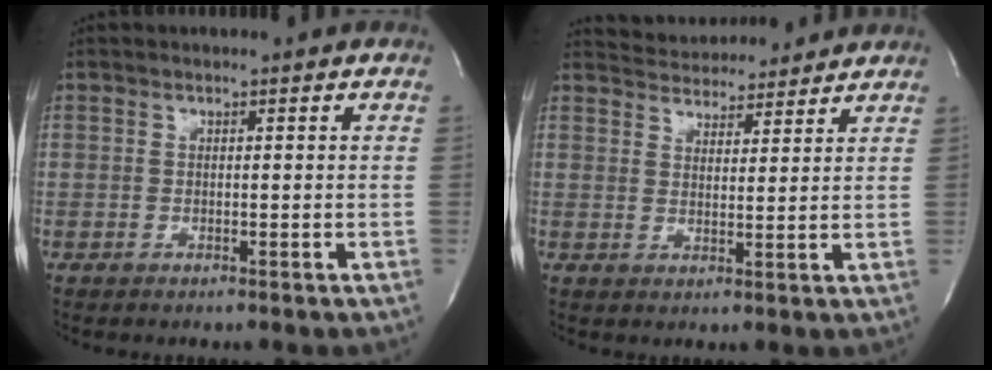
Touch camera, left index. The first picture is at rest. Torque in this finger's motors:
{"motor_torque": [-0.58, -0.39, 0.03, 0.03]}